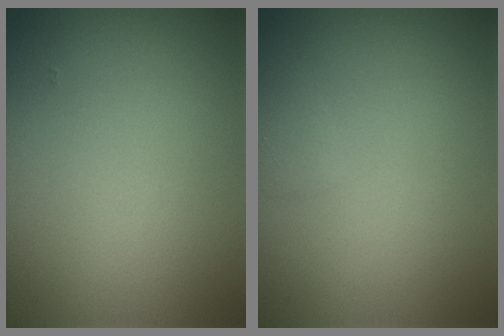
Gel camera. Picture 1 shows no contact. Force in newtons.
{"total": 0.8, "press": 0.8, "slide": 0.0}